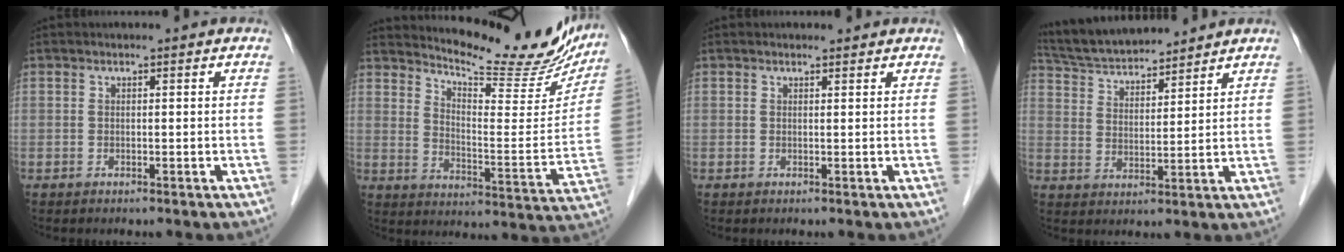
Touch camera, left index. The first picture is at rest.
{"total": 18.6, "force": [17.2, 3.7, 6.2], "torque": [-0.087, -0.054, 0.220]}
{"total": 0.9, "force": [0.8, 0.3, 0.0], "torque": [-0.011, 0.001, 0.012]}
{"total": 12.7, "force": [11.9, 2.0, 3.9], "torque": [-0.078, 0.026, 0.214]}